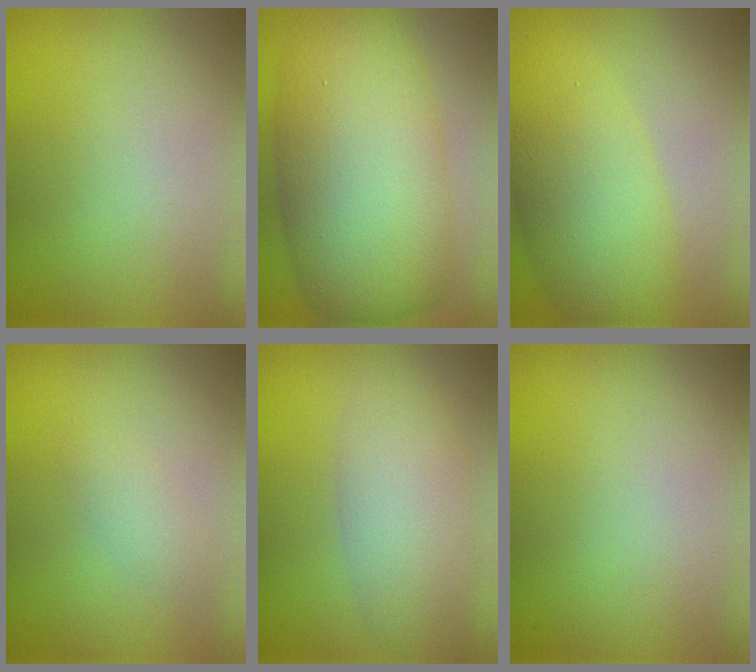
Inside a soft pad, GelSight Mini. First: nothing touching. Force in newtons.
{"total": 12.8, "press": 12.8, "slide": 0.3}
{"total": 7.0, "press": 7.0, "slide": 0.1}
{"total": 1.3, "press": 1.3, "slide": 0.1}
{"total": 5.6, "press": 5.6, "slide": 0.3}
{"total": 0.0}